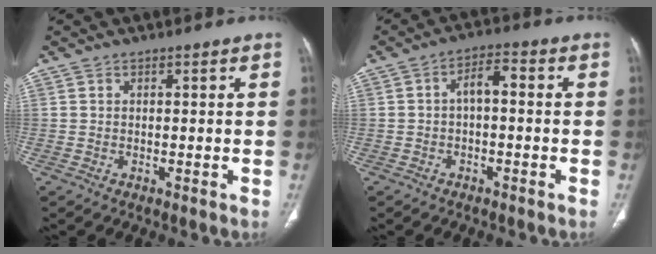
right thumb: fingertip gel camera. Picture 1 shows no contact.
{"total": 4.2, "force": [-0.4, 2.0, 3.6], "torque": [-0.055, 0.024, -0.015]}